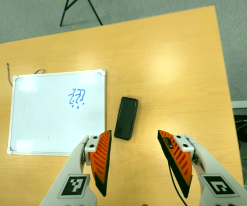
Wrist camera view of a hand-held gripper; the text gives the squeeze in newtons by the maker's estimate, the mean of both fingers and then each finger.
{"total": 0.0}